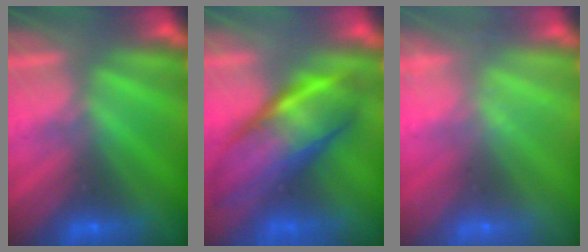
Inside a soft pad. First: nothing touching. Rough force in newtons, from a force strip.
{"total": 7.0}
{"total": 2.2}